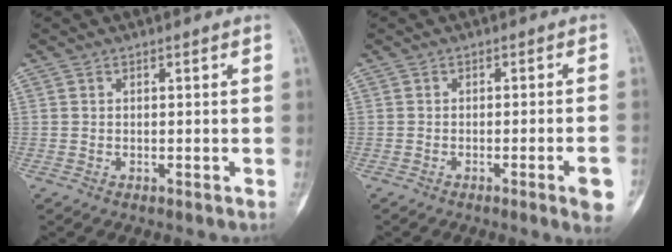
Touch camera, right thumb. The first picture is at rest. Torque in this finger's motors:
{"motor_torque": [2.15, 2.25, 0.98, -1.01, 0.03]}